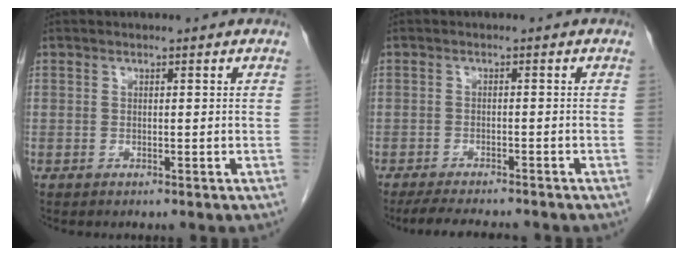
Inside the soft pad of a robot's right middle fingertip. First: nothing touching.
{"total": 7.3, "force": [-6.5, 1.2, 3.2], "torque": [-0.046, -0.013, -0.097]}